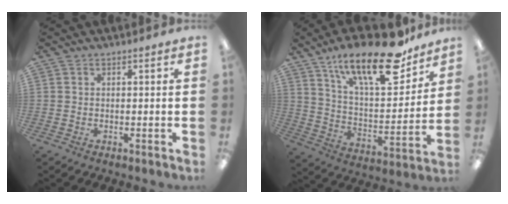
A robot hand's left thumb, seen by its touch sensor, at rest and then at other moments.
{"total": 23.3, "force": [16.0, 7.9, 14.8], "torque": [-0.230, -0.098, 0.268]}